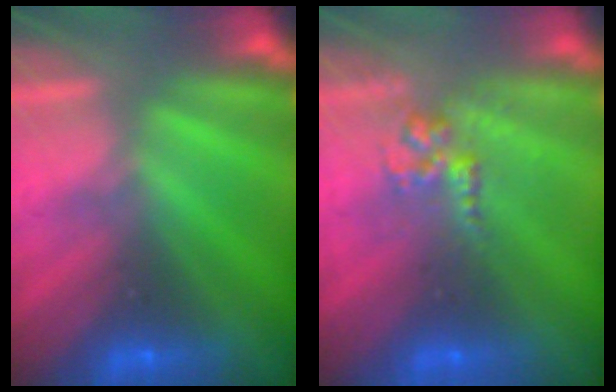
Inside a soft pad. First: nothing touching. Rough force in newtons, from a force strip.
{"total": 2.6}